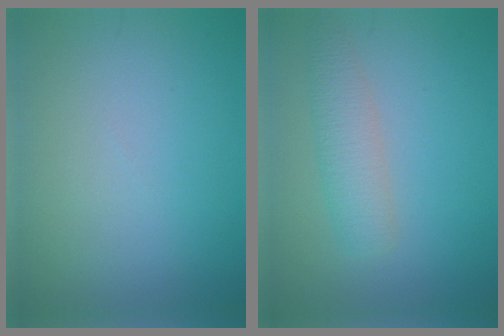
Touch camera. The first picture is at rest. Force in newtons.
{"total": 3.0, "press": 3.0, "slide": 0.1}